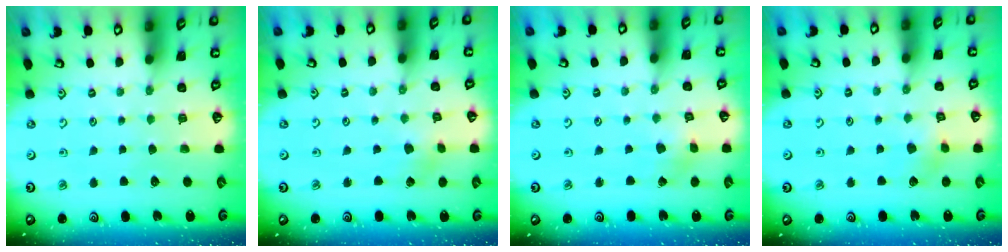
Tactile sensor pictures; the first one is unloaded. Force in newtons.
{"total": 2.3, "press": 2.3, "slide": 0.4}
{"total": 2.0, "press": 2.0, "slide": 0.1}
{"total": 4.6, "press": 4.6, "slide": 0.5}